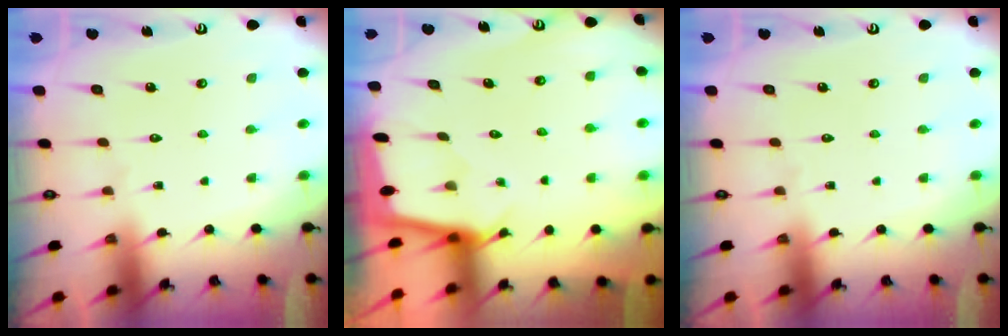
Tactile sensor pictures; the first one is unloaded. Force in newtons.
{"total": 1.6, "press": 1.6, "slide": 0.2}
{"total": 0.0}